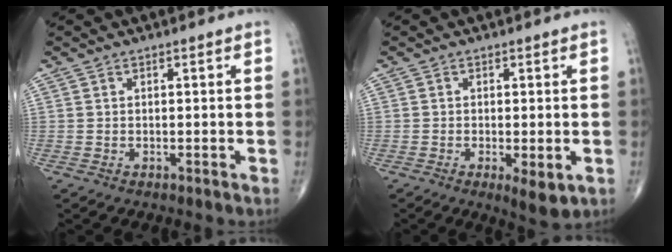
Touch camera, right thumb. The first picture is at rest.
{"total": 4.5, "force": [-1.3, 1.4, 4.1], "torque": [-0.066, -0.014, -0.019]}